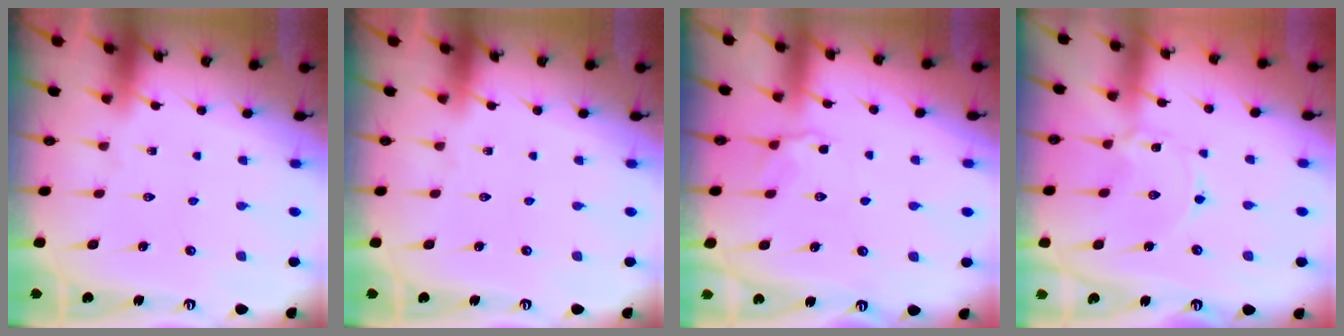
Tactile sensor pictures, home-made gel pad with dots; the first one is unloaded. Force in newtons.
{"total": 0.0}
{"total": 2.8, "press": 2.6, "slide": 1.2}
{"total": 1.2, "press": 1.2, "slide": 0.3}